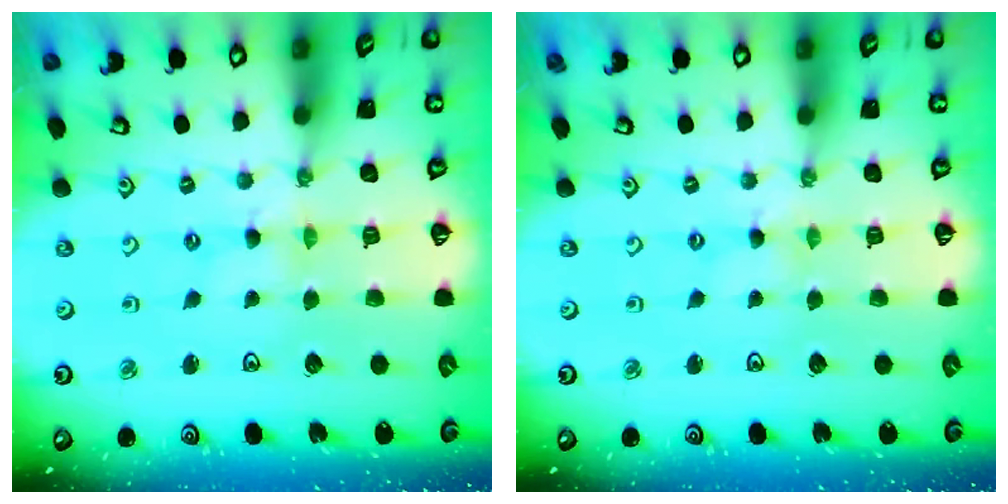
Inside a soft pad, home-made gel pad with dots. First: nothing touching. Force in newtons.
{"total": 0.0}